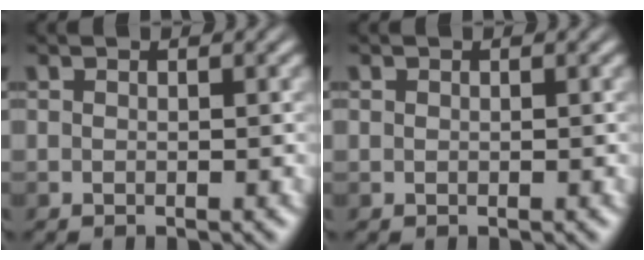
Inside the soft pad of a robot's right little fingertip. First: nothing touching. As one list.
[{"total": 0.0}]